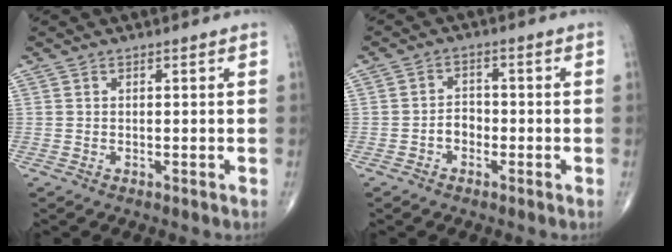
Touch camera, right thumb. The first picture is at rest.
{"total": 3.1, "force": [-1.3, 2.4, 1.6], "torque": [-0.011, 0.015, -0.028]}